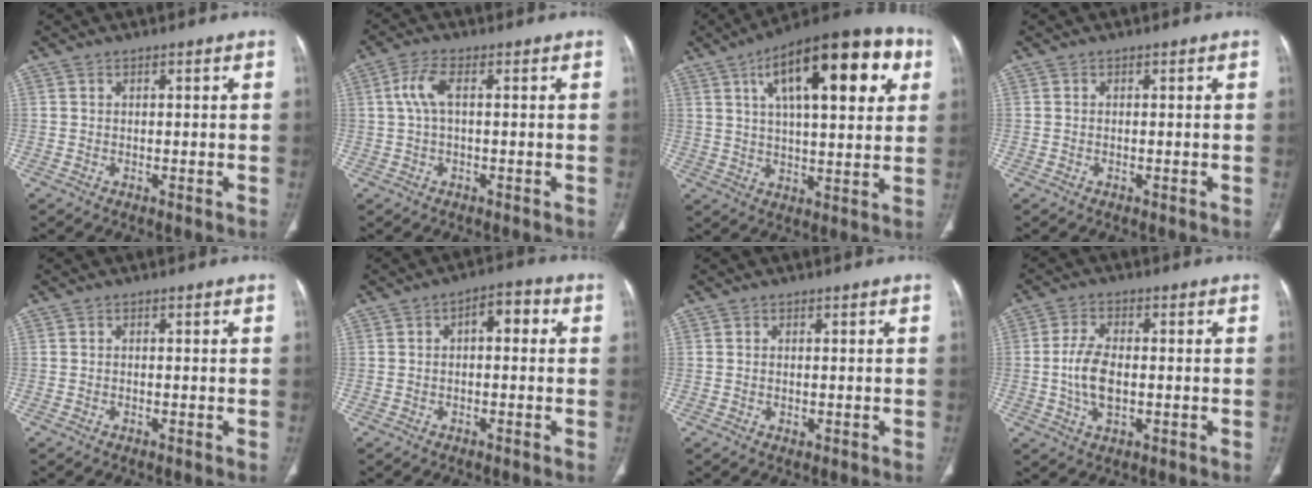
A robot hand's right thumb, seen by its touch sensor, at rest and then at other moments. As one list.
[{"total": 4.3, "force": [0.6, 1.6, 4.0], "torque": [-0.101, 0.011, 0.010]}, {"total": 23.5, "force": [9.0, 9.0, 19.8], "torque": [-0.271, 0.006, 0.131]}, {"total": 0.0}, {"total": 0.0}, {"total": 4.6, "force": [0.7, 2.4, 3.9], "torque": [-0.043, 0.017, 0.000]}, {"total": 0.9, "force": [-0.2, 0.5, 0.7], "torque": [-0.014, 0.001, -0.001]}, {"total": 7.5, "force": [-0.7, 3.9, 6.3], "torque": [-0.131, 0.004, -0.014]}]